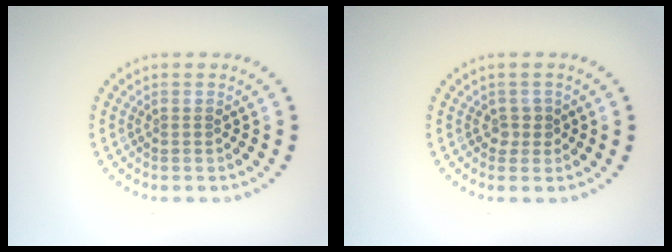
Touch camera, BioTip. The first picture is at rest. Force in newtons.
{"total": 1.3, "press": 1.0, "slide": 0.8}